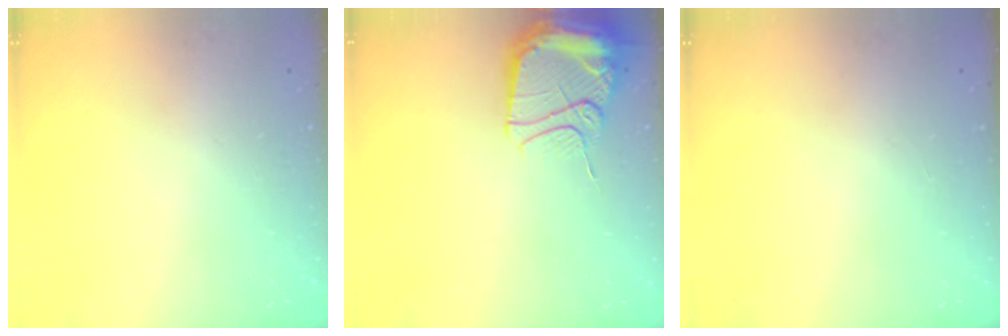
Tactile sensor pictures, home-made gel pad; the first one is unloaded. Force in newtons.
{"total": 13.3, "press": 13.2, "slide": 1.4}
{"total": 0.0}